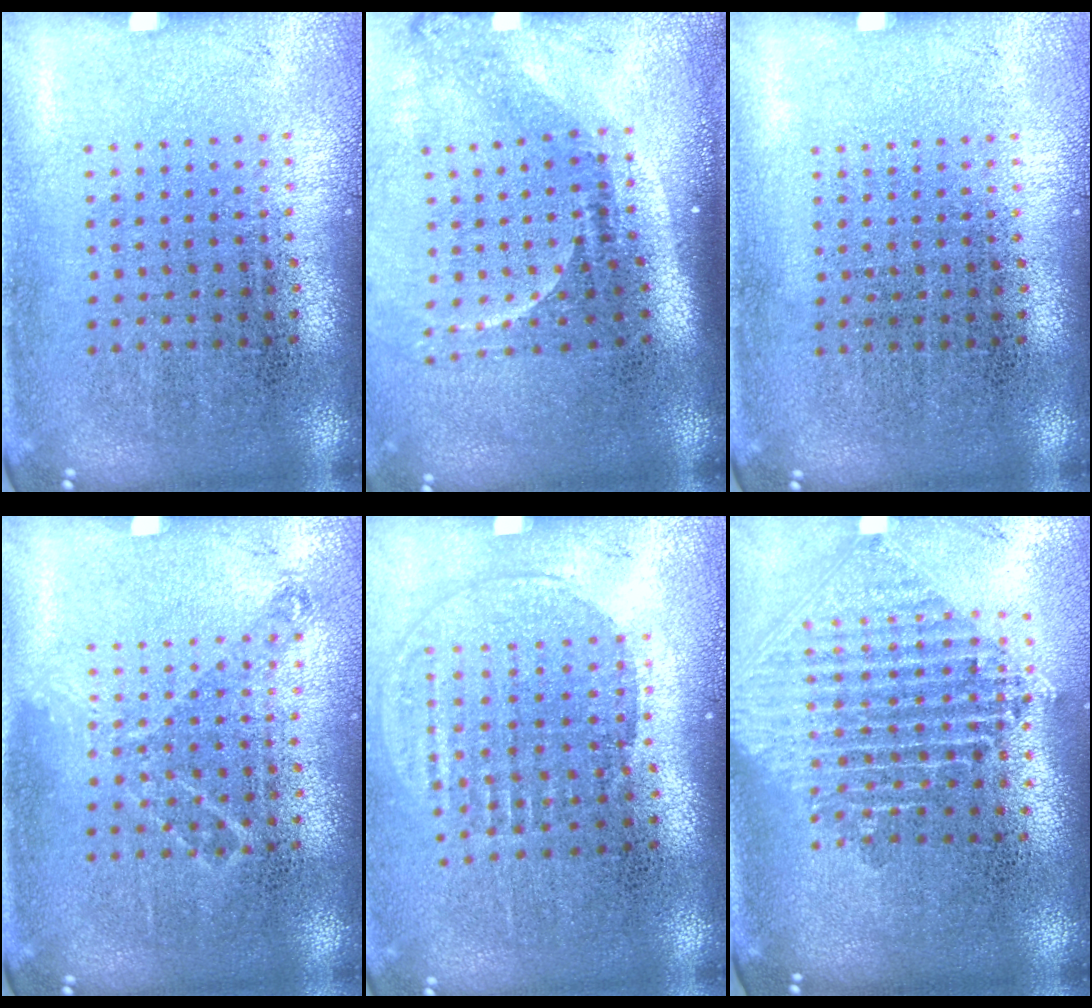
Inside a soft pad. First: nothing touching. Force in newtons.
{"total": 2.2, "press": 1.5, "slide": 1.6}
{"total": 0.0}
{"total": 1.0, "press": 0.9, "slide": 0.3}
{"total": 1.4, "press": 1.2, "slide": 0.7}
{"total": 2.4, "press": 1.9, "slide": 1.5}